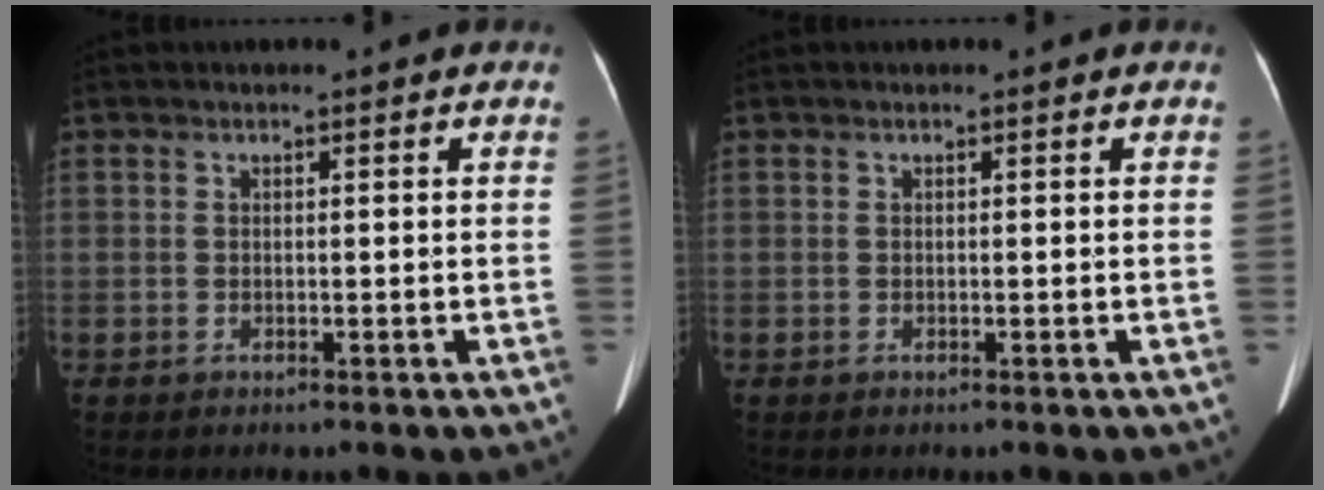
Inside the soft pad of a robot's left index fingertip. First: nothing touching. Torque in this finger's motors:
{"motor_torque": [0.00, 0.00, 0.00, 0.00]}